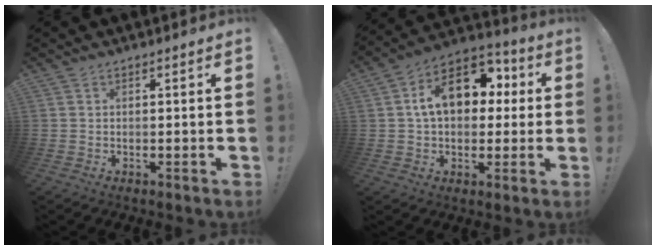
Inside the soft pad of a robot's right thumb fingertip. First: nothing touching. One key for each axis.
{"total": 15.9, "fx": 3.8, "fy": 10.8, "fz": 11.1, "tx": -0.160, "ty": 0.002, "tz": 0.070}